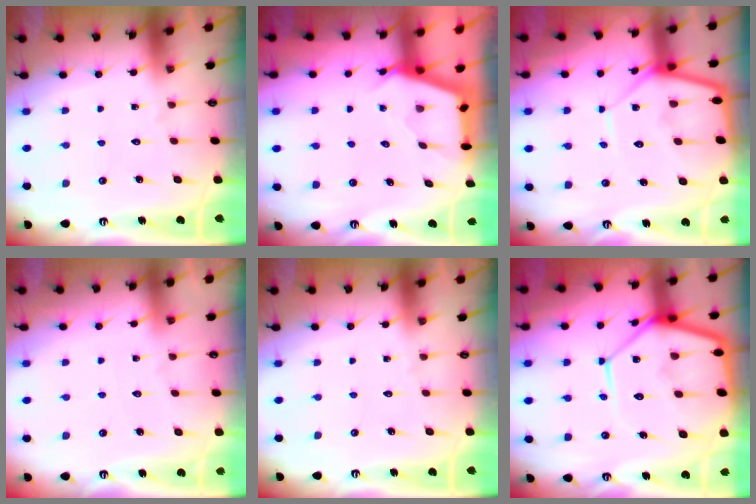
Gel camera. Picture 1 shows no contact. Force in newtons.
{"total": 2.8, "press": 2.8, "slide": 0.4}
{"total": 9.3, "press": 9.3, "slide": 1.0}
{"total": 1.8, "press": 1.8, "slide": 0.3}
{"total": 0.0}
{"total": 18.3, "press": 18.2, "slide": 1.8}